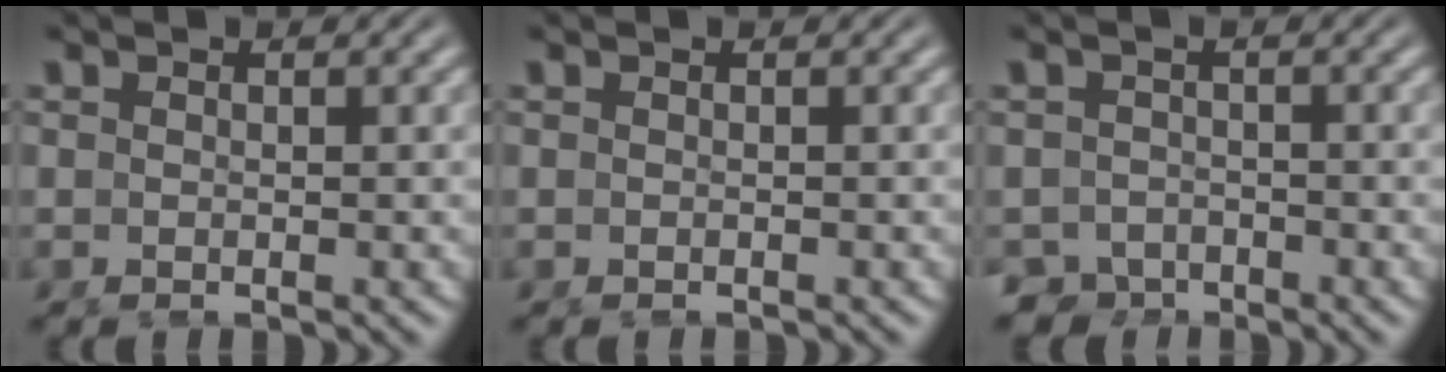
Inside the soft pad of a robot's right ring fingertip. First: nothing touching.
{"total": 0.0}
{"total": 5.1, "force": [-3.4, 3.7, 1.1], "torque": [-0.015, -0.026, -0.058]}